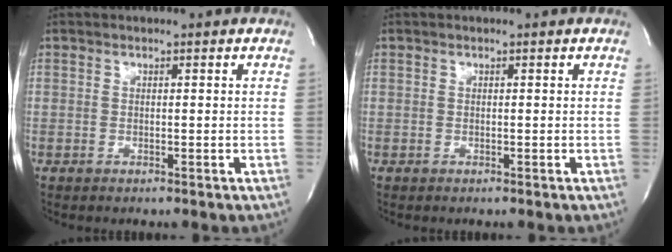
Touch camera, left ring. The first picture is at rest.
{"total": 0.0}